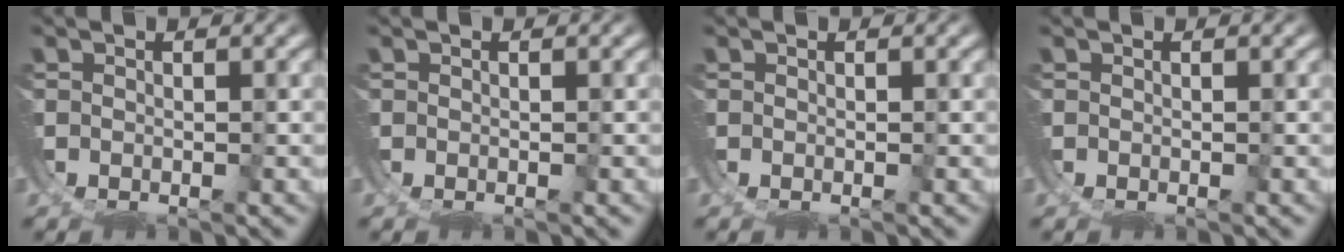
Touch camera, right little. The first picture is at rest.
{"total": 0.0}
{"total": 0.0}
{"total": 0.0}